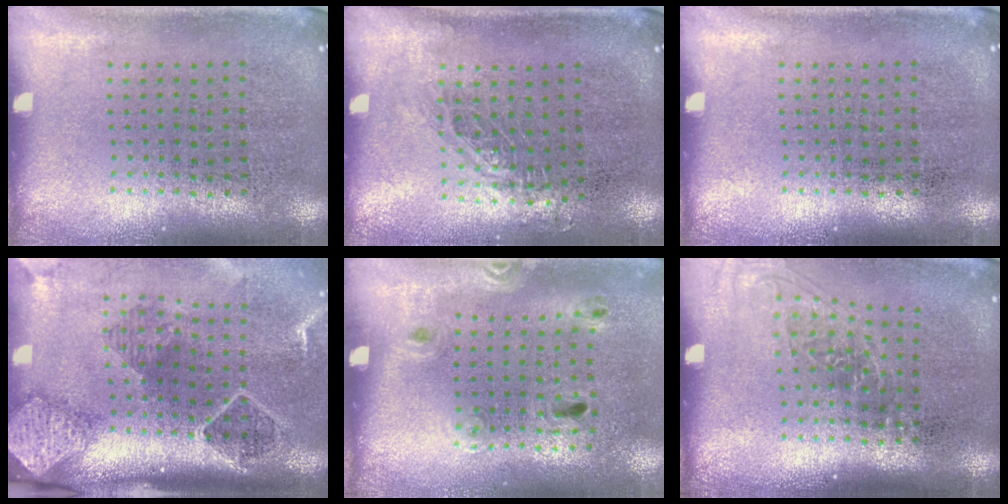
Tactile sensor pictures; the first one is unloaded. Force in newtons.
{"total": 0.8, "press": 0.8, "slide": 0.1}
{"total": 0.0}
{"total": 2.7, "press": 1.9, "slide": 2.0}
{"total": 1.5, "press": 0.8, "slide": 1.3}
{"total": 1.3, "press": 1.1, "slide": 0.8}